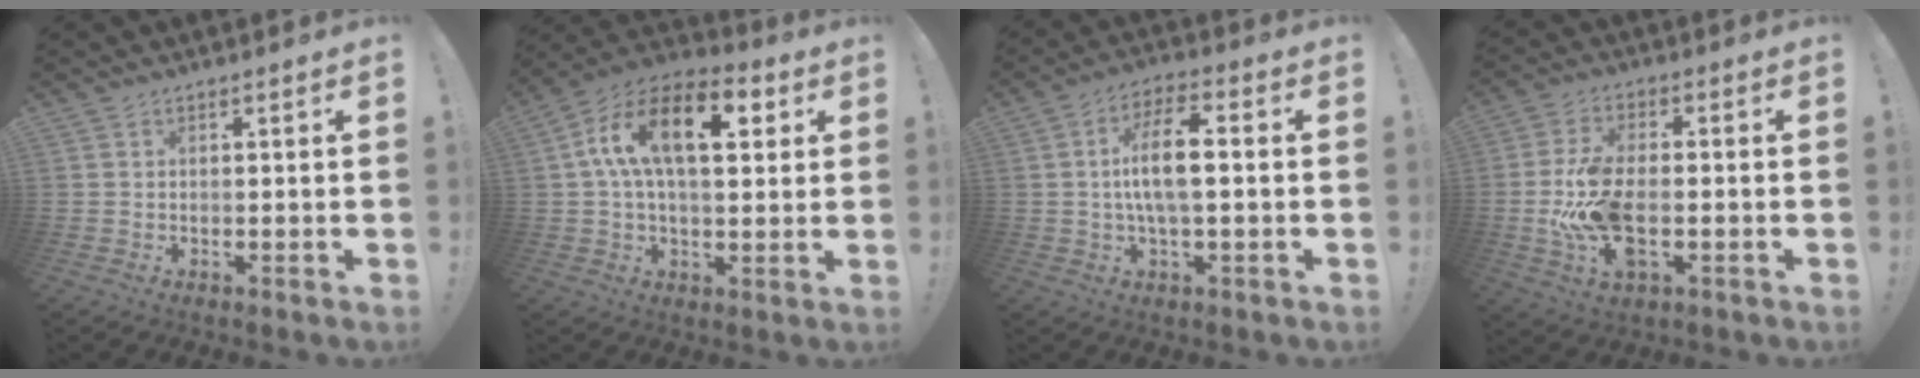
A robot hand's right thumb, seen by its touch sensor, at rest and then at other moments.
{"total": 17.9, "force": [4.9, 9.2, 14.6], "torque": [-0.253, 0.008, 0.077]}
{"total": 11.0, "force": [0.1, 3.7, 10.3], "torque": [-0.180, 0.006, -0.003]}
{"total": 14.4, "force": [-2.7, 7.6, 11.9], "torque": [-0.241, 0.000, -0.045]}